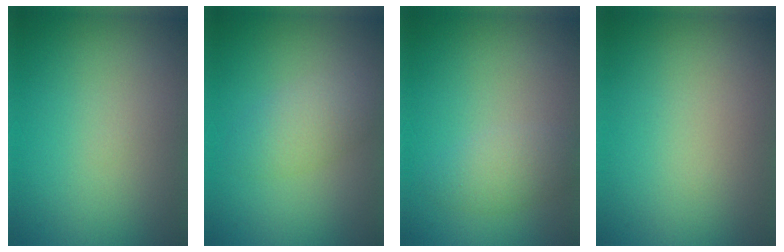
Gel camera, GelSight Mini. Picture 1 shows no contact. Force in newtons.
{"total": 2.7, "press": 2.7, "slide": 0.1}
{"total": 2.1, "press": 2.1, "slide": 0.1}
{"total": 0.0}